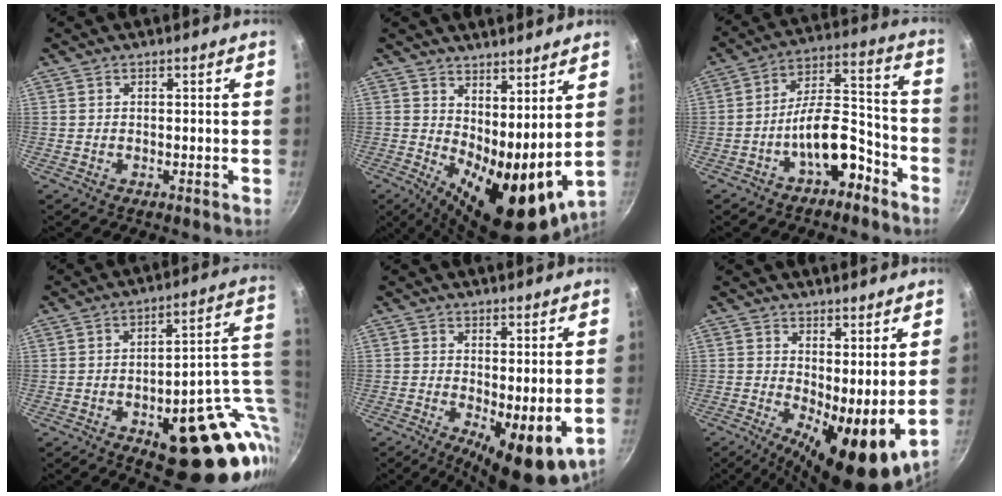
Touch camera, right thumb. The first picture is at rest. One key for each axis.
{"total": 15.9, "fx": 4.3, "fy": 7.0, "fz": 13.6, "tx": -0.172, "ty": -0.040, "tz": 0.078}
{"total": 12.4, "fx": -6.5, "fy": 5.9, "fz": 8.8, "tx": -0.107, "ty": 0.081, "tz": -0.102}
{"total": 24.7, "fx": -5.2, "fy": 10.9, "fz": 21.5, "tx": -0.206, "ty": 0.013, "tz": -0.057}
{"total": 9.7, "fx": -0.5, "fy": 3.8, "fz": 8.9, "tx": -0.110, "ty": -0.015, "tz": 0.003}
{"total": 13.1, "fx": 1.8, "fy": 5.4, "fz": 11.7, "tx": -0.157, "ty": -0.025, "tz": 0.033}